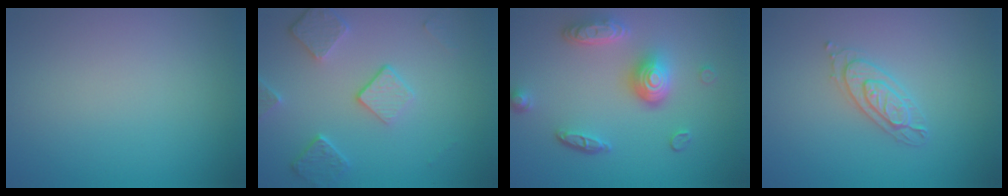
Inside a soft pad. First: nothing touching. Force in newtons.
{"total": 4.0, "press": 3.0, "slide": 2.6}
{"total": 5.1, "press": 3.8, "slide": 3.4}
{"total": 2.2, "press": 2.1, "slide": 0.4}